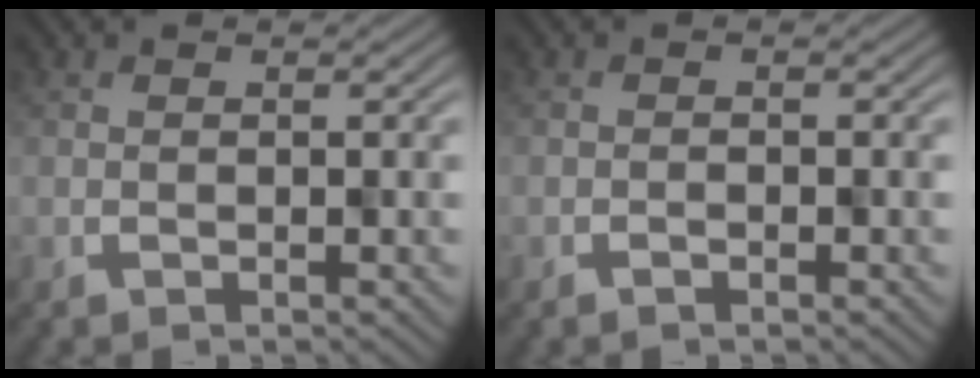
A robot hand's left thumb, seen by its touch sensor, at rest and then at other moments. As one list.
[{"total": 0.6, "force": [-0.6, 0.0, 0.0], "torque": [-0.007, -0.001, -0.009]}]